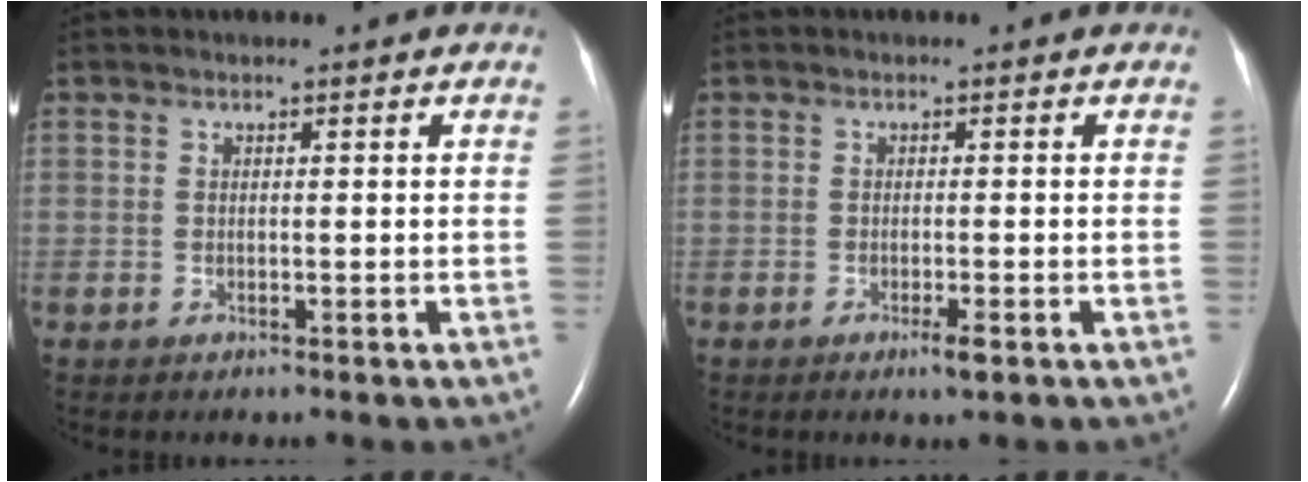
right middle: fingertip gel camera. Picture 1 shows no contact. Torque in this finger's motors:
{"motor_torque": [0.30, -0.06, 0.04, 0.03]}